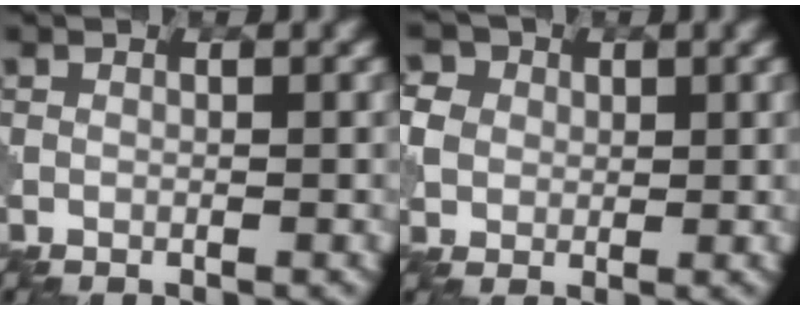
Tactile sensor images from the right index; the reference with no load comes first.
{"total": 2.6, "force": [0.5, 2.6, 0.4], "torque": [-0.032, 0.005, 0.009]}